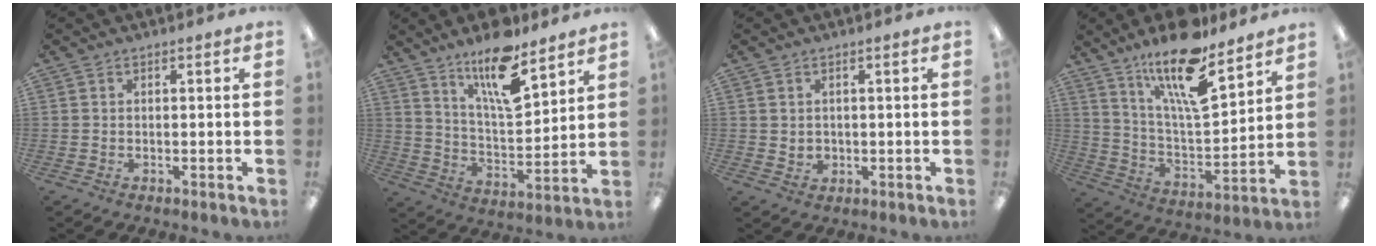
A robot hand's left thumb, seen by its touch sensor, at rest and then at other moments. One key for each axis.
{"total": 15.8, "fx": 11.3, "fy": 4.8, "fz": 9.9, "tx": -0.161, "ty": -0.065, "tz": 0.187}
{"total": 1.7, "fx": 0.9, "fy": 1.4, "fz": 0.4, "tx": -0.009, "ty": -0.001, "tz": 0.017}
{"total": 19.4, "fx": 13.8, "fy": 5.5, "fz": 12.3, "tx": -0.217, "ty": -0.081, "tz": 0.232}